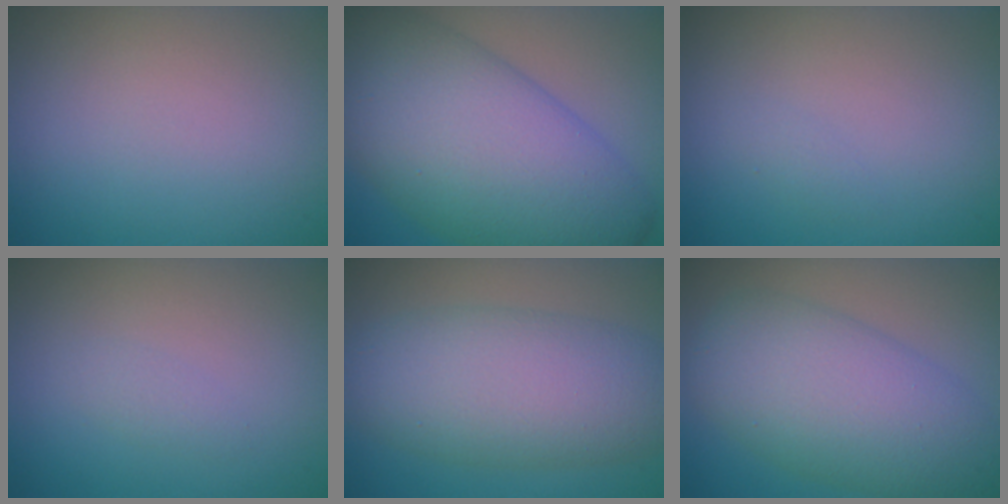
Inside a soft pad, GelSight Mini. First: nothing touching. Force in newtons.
{"total": 13.2, "press": 13.2, "slide": 0.2}
{"total": 0.5, "press": 0.5, "slide": 0.0}
{"total": 0.9, "press": 0.9, "slide": 0.0}
{"total": 8.1, "press": 8.1, "slide": 0.1}
{"total": 8.4, "press": 8.4, "slide": 0.1}